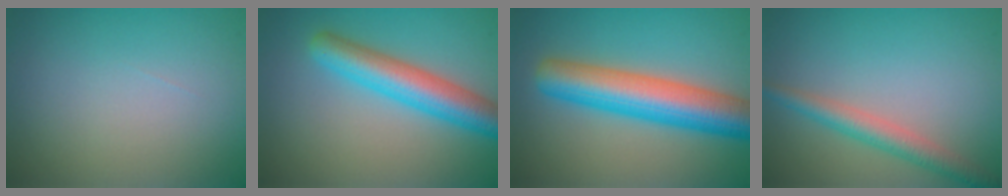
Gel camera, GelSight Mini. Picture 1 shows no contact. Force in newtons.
{"total": 5.6, "press": 5.6, "slide": 0.1}
{"total": 8.4, "press": 8.4, "slide": 0.3}
{"total": 2.9, "press": 2.9, "slide": 0.1}